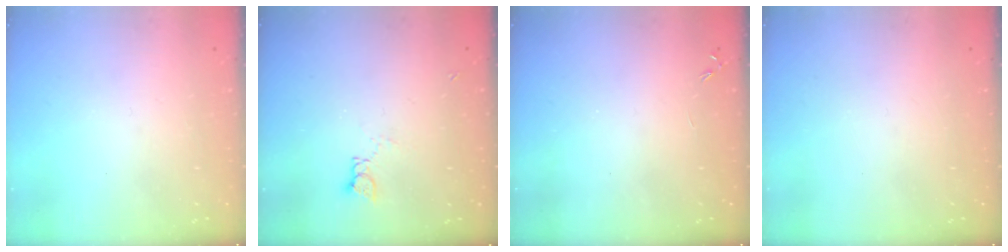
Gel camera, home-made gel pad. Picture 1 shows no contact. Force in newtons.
{"total": 2.8, "press": 2.8, "slide": 0.4}
{"total": 0.0}
{"total": 0.0}